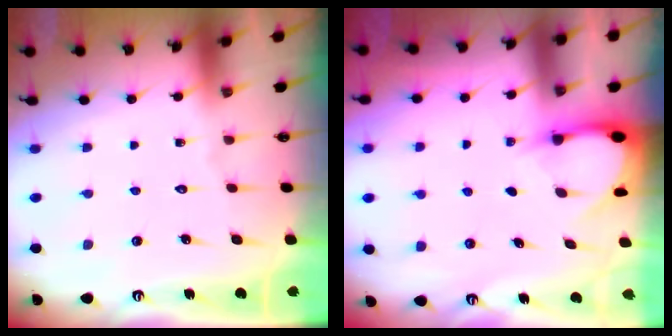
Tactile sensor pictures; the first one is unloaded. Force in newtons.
{"total": 2.9, "press": 2.9, "slide": 0.3}